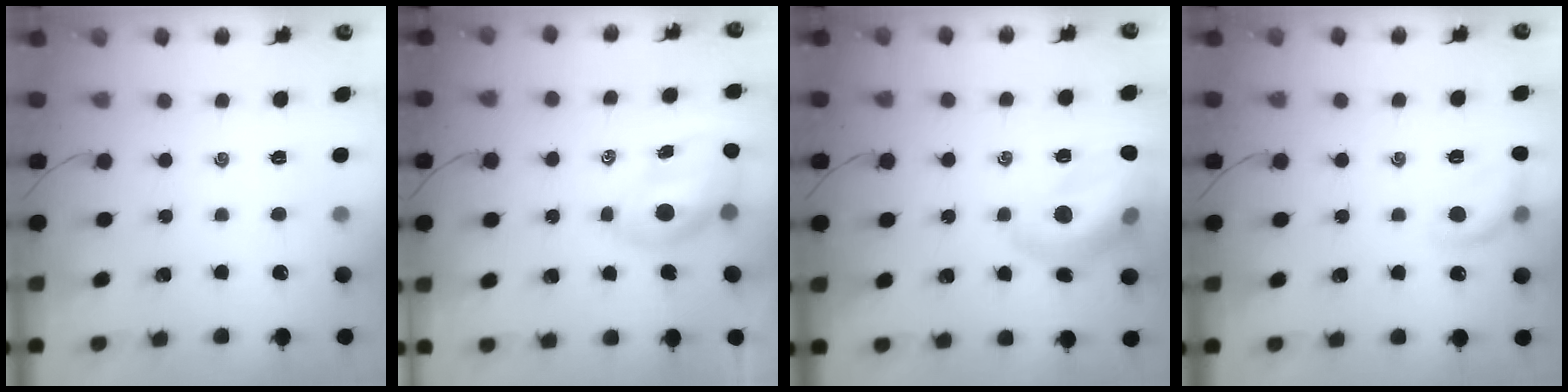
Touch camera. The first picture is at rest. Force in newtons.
{"total": 7.9, "press": 7.8, "slide": 1.4}
{"total": 15.2, "press": 15.1, "slide": 1.9}
{"total": 10.1, "press": 9.9, "slide": 2.0}